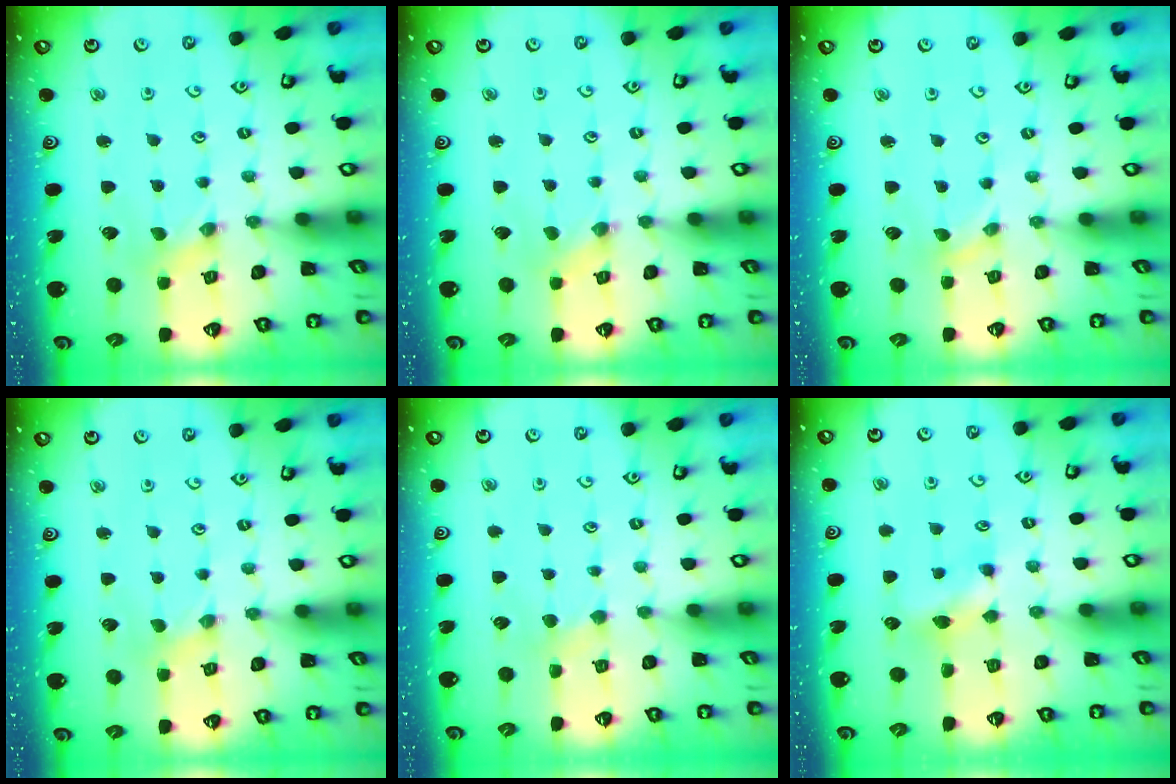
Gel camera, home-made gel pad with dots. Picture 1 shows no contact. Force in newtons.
{"total": 0.0}
{"total": 0.0}
{"total": 0.0}
{"total": 1.9, "press": 1.8, "slide": 0.4}
{"total": 5.3, "press": 5.2, "slide": 0.9}